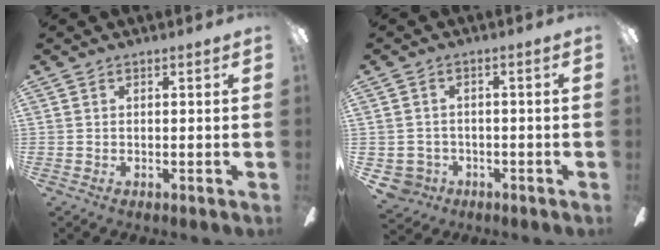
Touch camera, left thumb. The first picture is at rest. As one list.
[{"total": 3.8, "force": [-1.6, 3.4, 0.6], "torque": [-0.036, 0.003, -0.035]}]